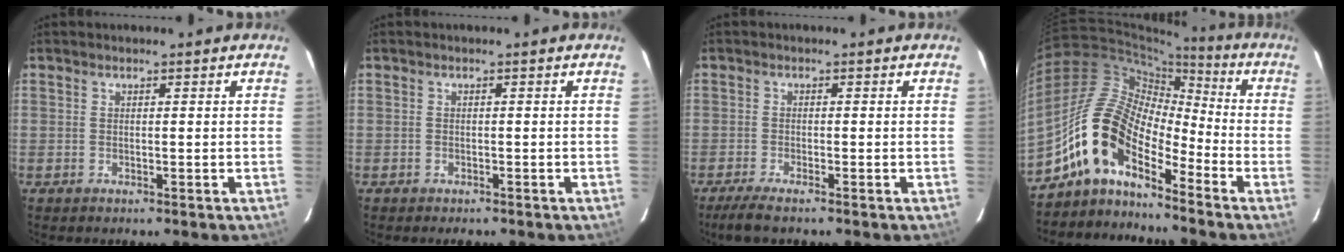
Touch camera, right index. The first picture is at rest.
{"total": 1.5, "force": [-1.2, 0.8, 0.4], "torque": [-0.010, -0.001, -0.013]}
{"total": 4.1, "force": [-3.2, 0.3, 2.5], "torque": [-0.047, -0.009, -0.054]}
{"total": 11.9, "force": [-7.9, 4.7, 7.6], "torque": [-0.158, 0.040, -0.146]}